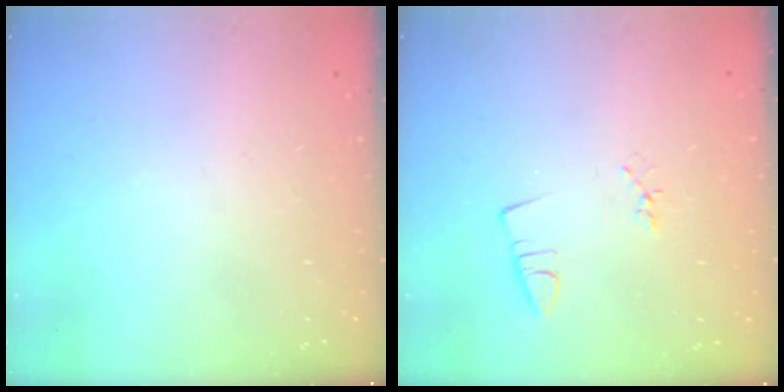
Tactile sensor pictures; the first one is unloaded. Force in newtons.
{"total": 1.9, "press": 1.3, "slide": 1.3}